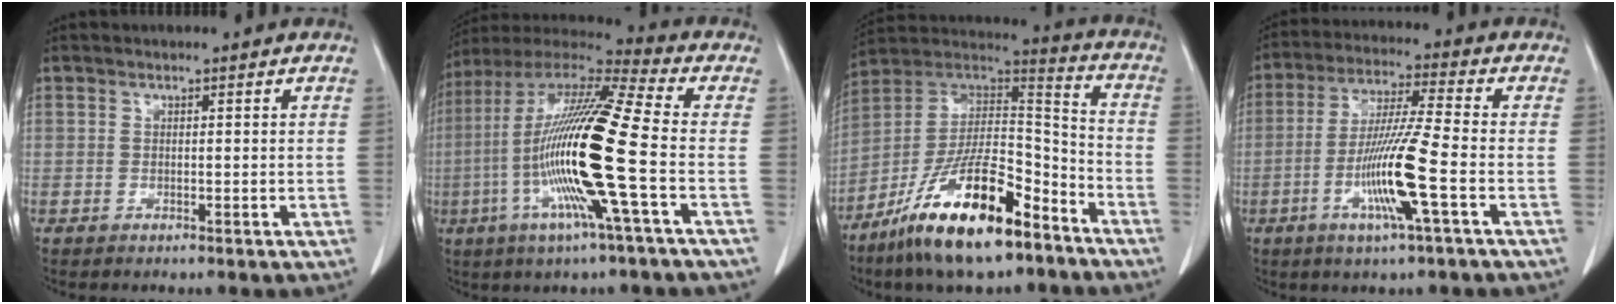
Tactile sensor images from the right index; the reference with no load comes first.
{"total": 20.1, "force": [-4.0, -0.1, 19.7], "torque": [-0.397, -0.012, -0.092]}
{"total": 20.7, "force": [-13.0, 5.5, 15.2], "torque": [-0.276, 0.004, -0.230]}
{"total": 11.5, "force": [-3.6, -0.6, 10.9], "torque": [-0.215, -0.012, -0.073]}